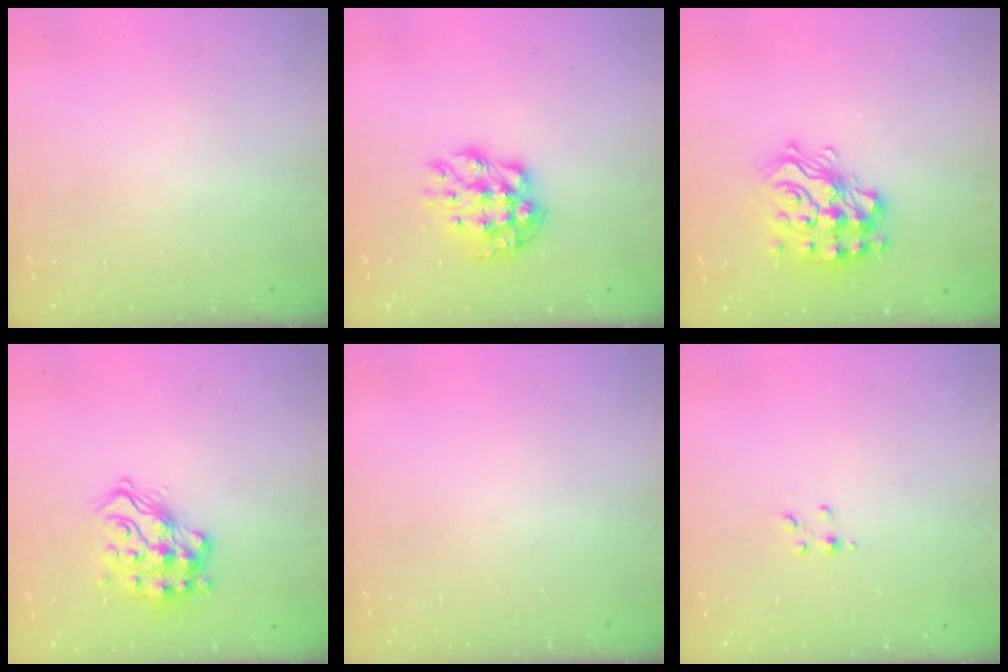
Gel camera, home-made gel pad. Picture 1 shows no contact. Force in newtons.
{"total": 9.4, "press": 9.4, "slide": 0.7}
{"total": 17.7, "press": 17.7, "slide": 1.2}
{"total": 15.1, "press": 14.9, "slide": 2.0}
{"total": 0.0}
{"total": 2.7, "press": 2.7, "slide": 0.4}